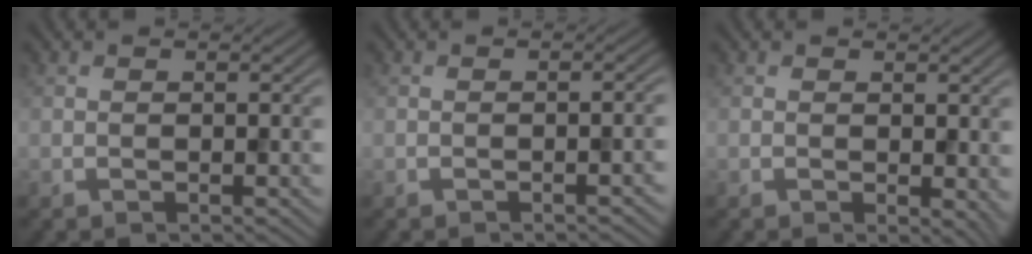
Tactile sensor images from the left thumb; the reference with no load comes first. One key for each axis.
{"total": 1.6, "fx": -0.8, "fy": 0.3, "fz": 1.4, "tx": -0.012, "ty": 0.006, "tz": -0.016}
{"total": 2.2, "fx": 0.1, "fy": 1.2, "fz": 1.8, "tx": -0.020, "ty": -0.007, "tz": 0.004}